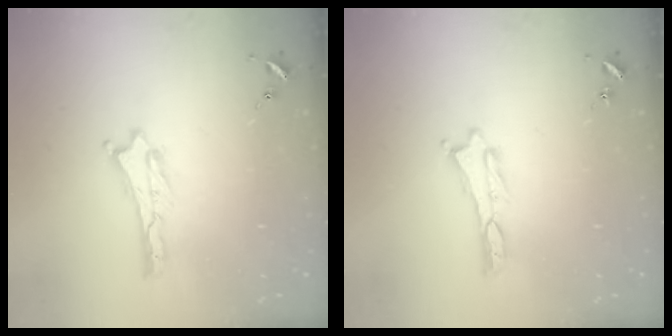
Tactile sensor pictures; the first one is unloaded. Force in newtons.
{"total": 0.0}